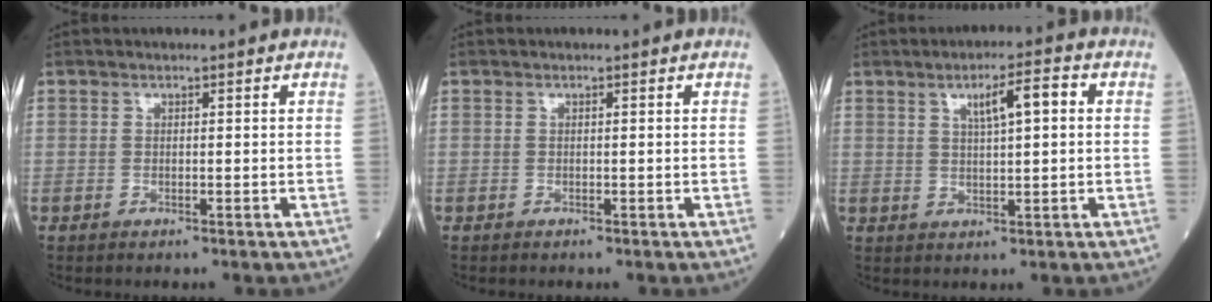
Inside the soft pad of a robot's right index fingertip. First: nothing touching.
{"total": 0.0}
{"total": 5.6, "force": [1.7, 0.9, 5.2], "torque": [-0.088, 0.010, 0.028]}